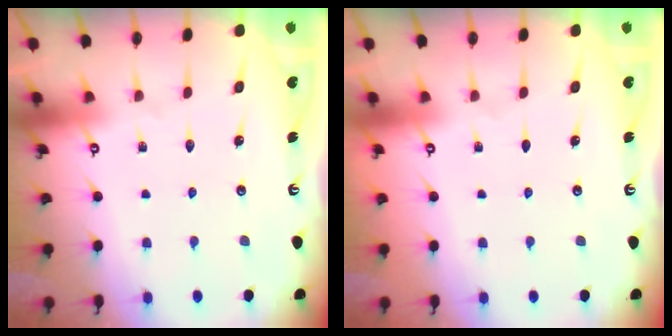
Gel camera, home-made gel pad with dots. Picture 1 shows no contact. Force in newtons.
{"total": 0.0}